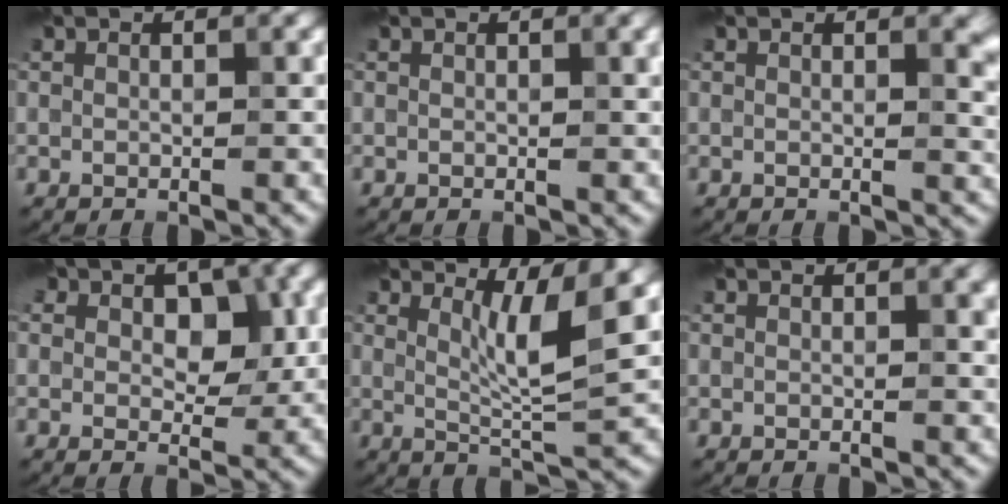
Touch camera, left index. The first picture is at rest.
{"total": 1.5, "force": [0.7, 0.4, 1.3], "torque": [-0.016, 0.001, 0.013]}
{"total": 2.7, "force": [1.1, 1.1, 2.2], "torque": [-0.021, -0.003, 0.016]}
{"total": 5.2, "force": [1.5, 3.7, 3.4], "torque": [-0.042, -0.002, 0.010]}
{"total": 4.5, "force": [1.9, 0.6, 4.1], "torque": [-0.068, -0.010, 0.035]}
{"total": 1.7, "force": [0.8, 0.5, 1.4], "torque": [-0.015, -0.001, 0.014]}